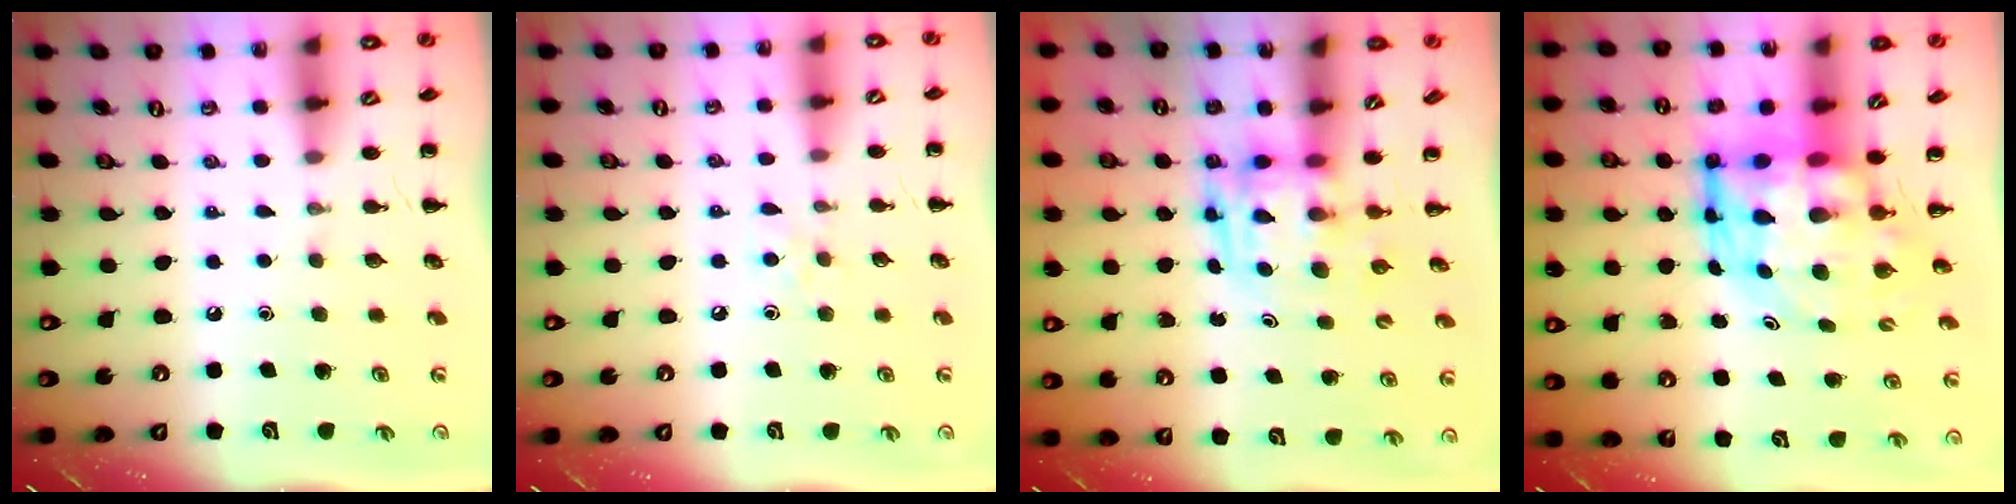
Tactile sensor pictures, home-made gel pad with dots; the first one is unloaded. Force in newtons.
{"total": 4.8, "press": 4.5, "slide": 1.7}
{"total": 3.9, "press": 3.8, "slide": 0.7}
{"total": 9.5, "press": 9.0, "slide": 2.9}